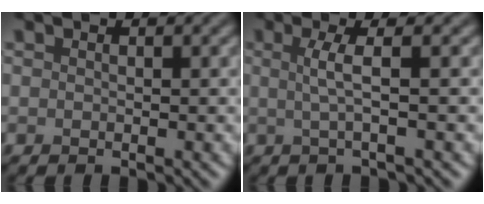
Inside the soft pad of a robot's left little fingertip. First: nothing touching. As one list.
[{"total": 2.7, "force": [0.2, 0.6, 2.6], "torque": [-0.049, 0.002, -0.001]}]